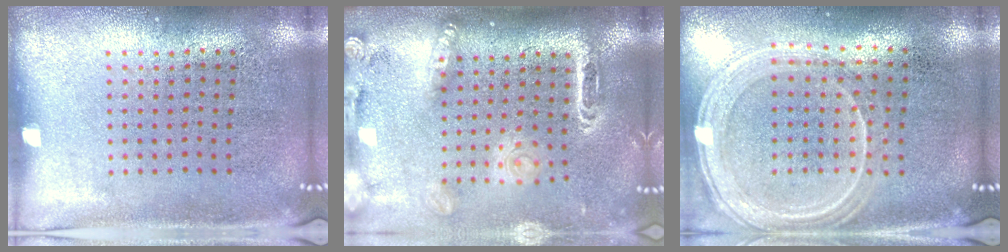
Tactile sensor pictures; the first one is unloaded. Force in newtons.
{"total": 2.4, "press": 1.9, "slide": 1.5}
{"total": 1.3, "press": 1.3, "slide": 0.2}